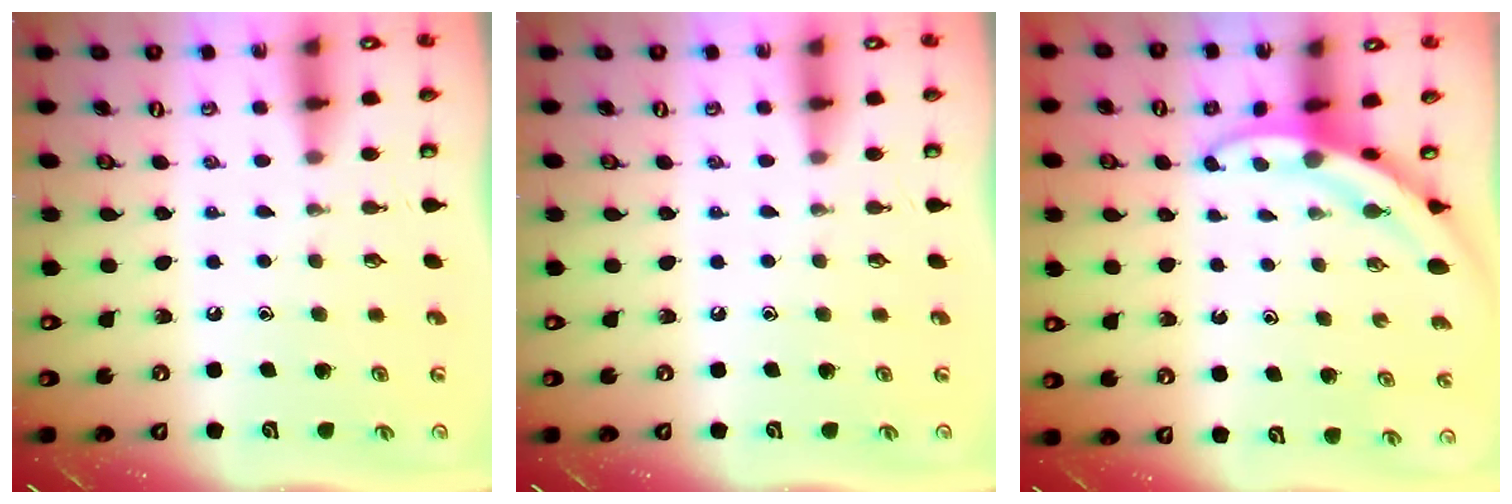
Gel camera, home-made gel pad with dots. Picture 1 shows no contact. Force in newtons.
{"total": 0.0}
{"total": 2.8, "press": 2.8, "slide": 0.3}